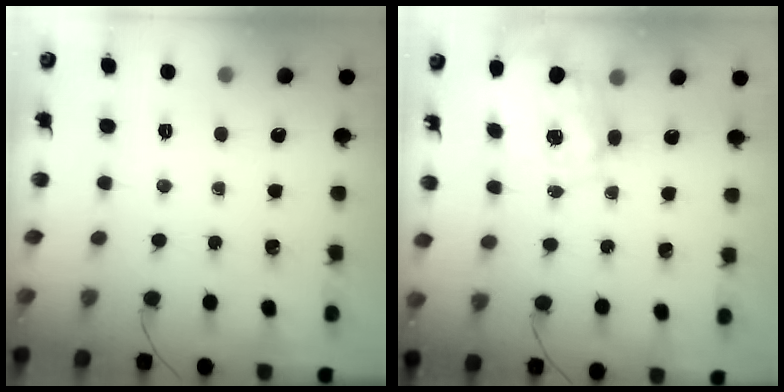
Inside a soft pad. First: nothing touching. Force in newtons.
{"total": 2.7, "press": 2.6, "slide": 0.8}